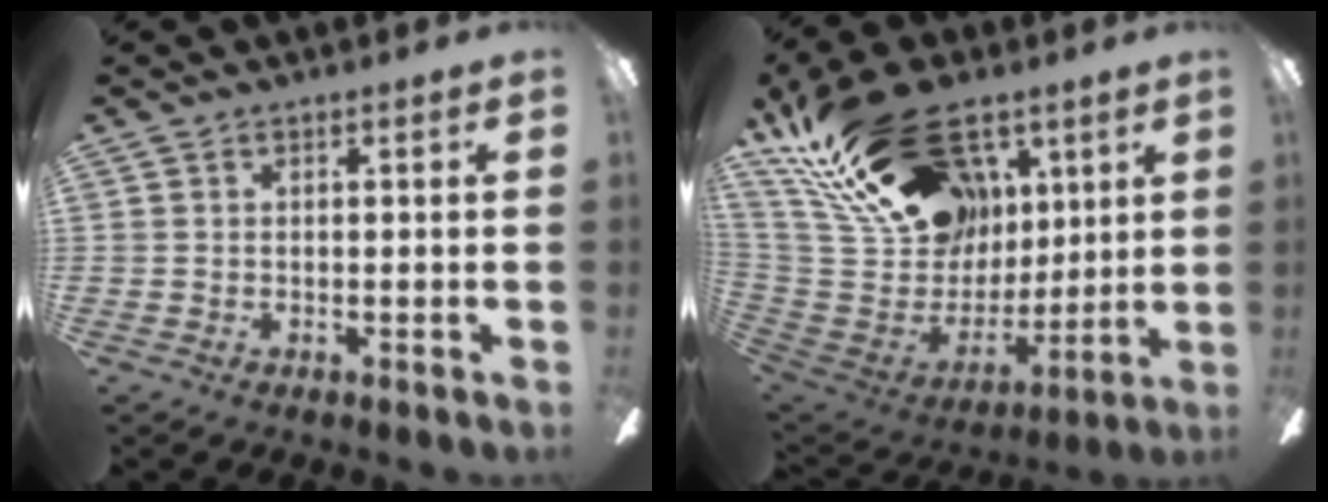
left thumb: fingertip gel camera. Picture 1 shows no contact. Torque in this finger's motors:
{"motor_torque": [1.25, 0.92, 1.36, -1.41, 0.52]}